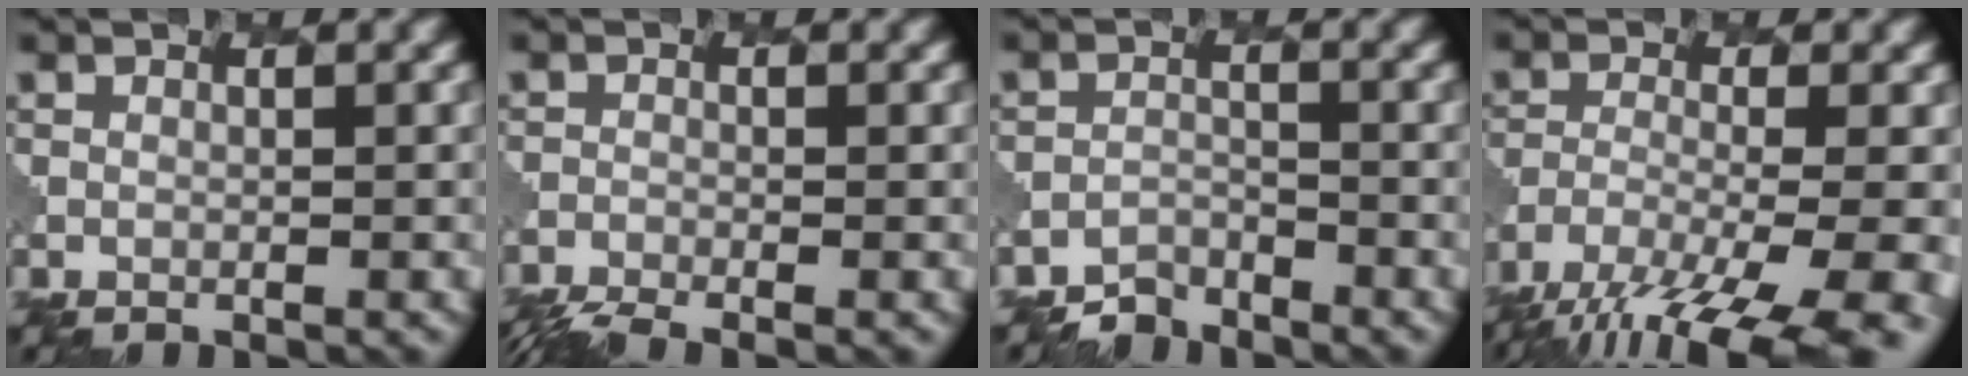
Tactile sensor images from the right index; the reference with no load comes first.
{"total": 3.8, "force": [-3.4, 0.5, 1.7], "torque": [-0.037, -0.020, -0.063]}
{"total": 2.1, "force": [-2.0, 0.4, -0.4], "torque": [0.007, 0.000, -0.040]}
{"total": 13.1, "force": [-9.9, 4.1, 7.5], "torque": [-0.141, -0.042, -0.133]}